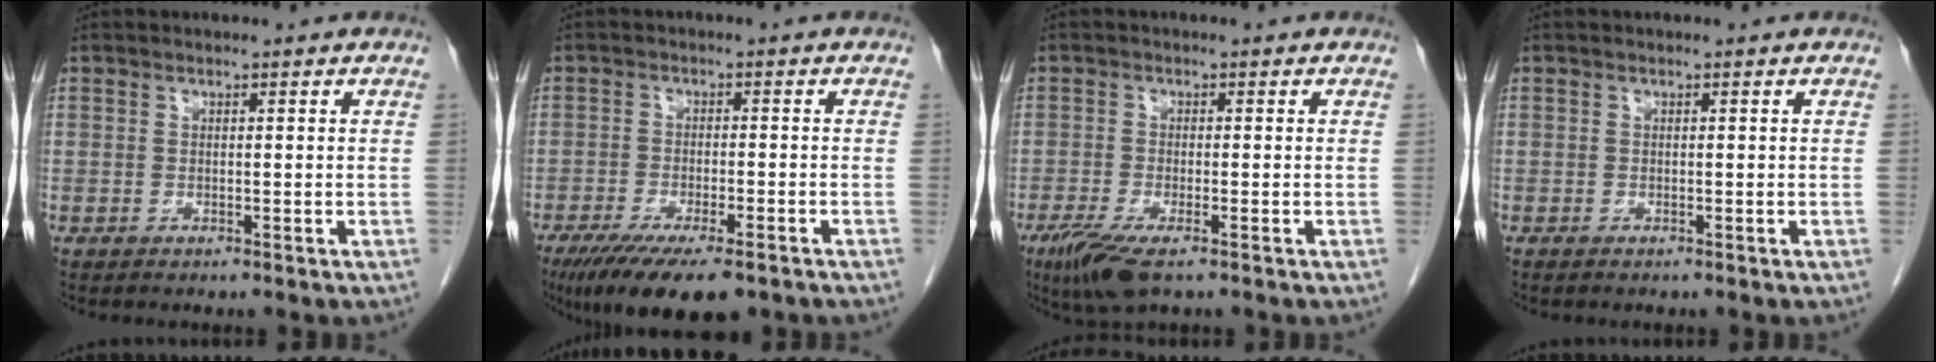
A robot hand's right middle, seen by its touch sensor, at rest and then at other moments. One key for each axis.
{"total": 12.2, "fx": -8.6, "fy": 2.9, "fz": 8.2, "tx": -0.131, "ty": -0.024, "tz": -0.132}
{"total": 5.7, "fx": -3.5, "fy": 1.0, "fz": 4.3, "tx": -0.086, "ty": -0.017, "tz": -0.063}
{"total": 0.0}